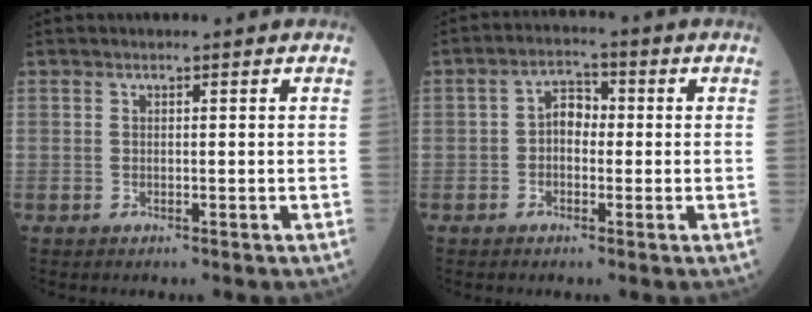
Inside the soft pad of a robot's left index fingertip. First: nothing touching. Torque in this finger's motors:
{"motor_torque": [-0.13, -0.03, 0.07, 0.02]}